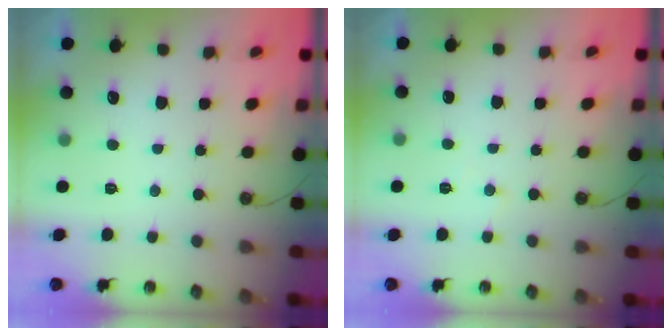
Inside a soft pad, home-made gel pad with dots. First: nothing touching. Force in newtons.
{"total": 4.4, "press": 4.3, "slide": 0.6}